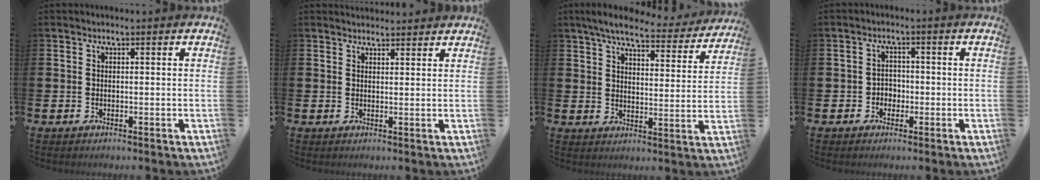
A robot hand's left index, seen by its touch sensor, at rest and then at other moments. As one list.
[{"total": 2.1, "force": [2.1, 0.4, -0.1], "torque": [0.005, -0.010, 0.037]}, {"total": 6.9, "force": [6.2, 1.1, 2.8], "torque": [-0.068, -0.032, 0.103]}, {"total": 2.2, "force": [-1.0, 1.9, 0.6], "torque": [-0.014, 0.006, -0.024]}]